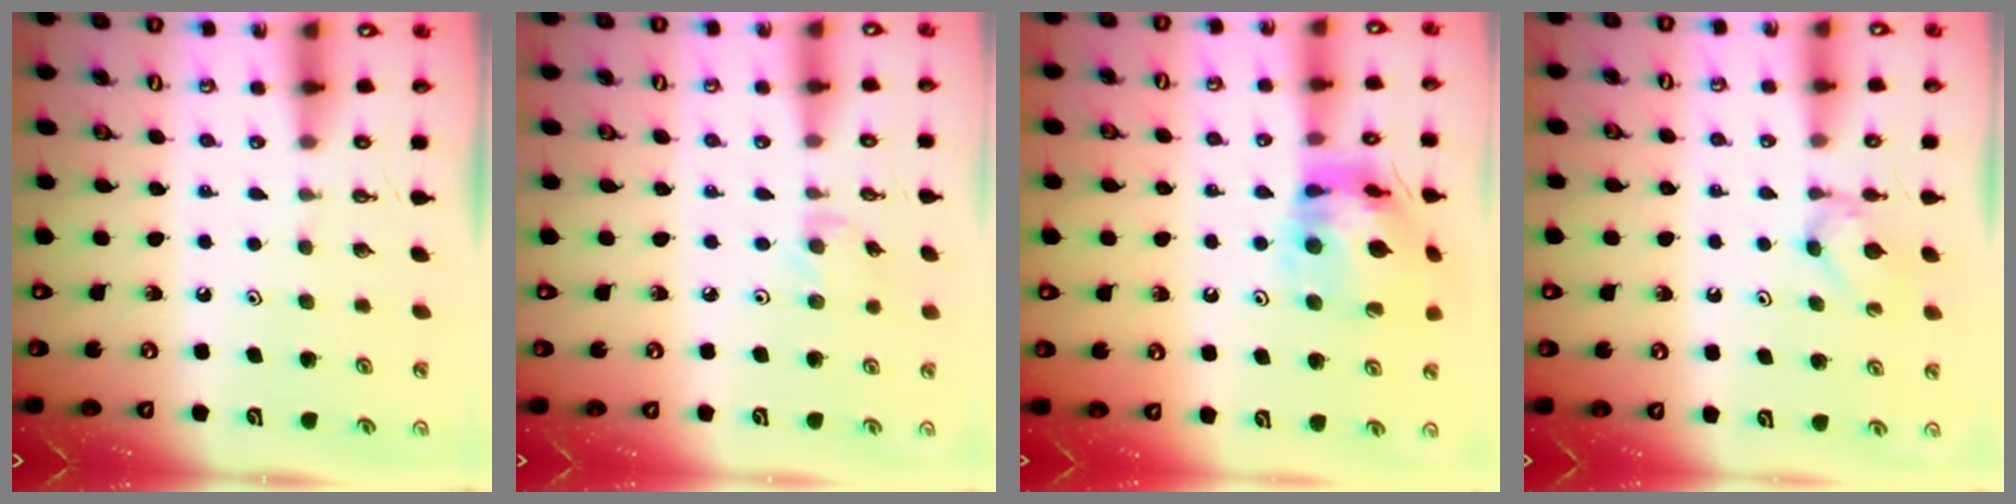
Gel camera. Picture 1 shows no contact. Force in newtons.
{"total": 1.9, "press": 1.9, "slide": 0.4}
{"total": 16.0, "press": 15.9, "slide": 2.0}
{"total": 3.0, "press": 2.9, "slide": 0.5}